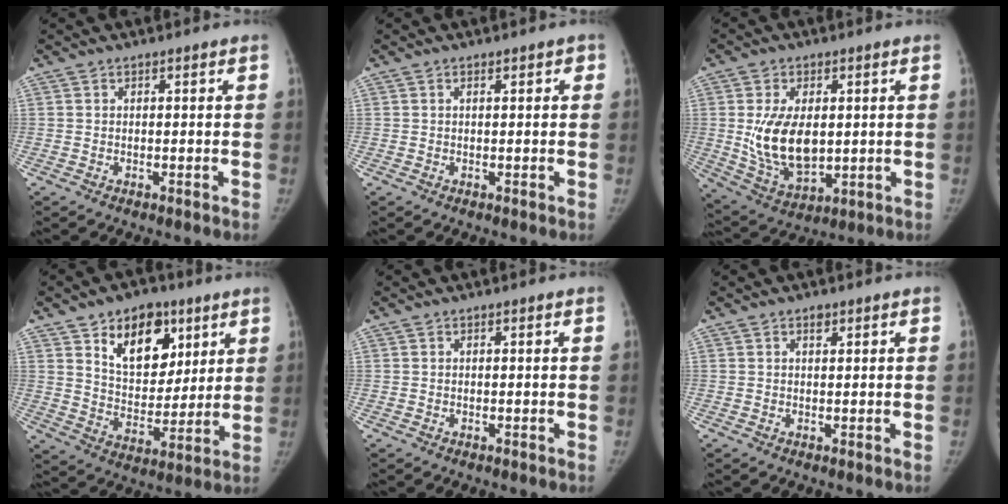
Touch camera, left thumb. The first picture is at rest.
{"total": 1.4, "force": [0.6, 0.7, 1.1], "torque": [-0.008, 0.002, 0.006]}
{"total": 13.5, "force": [1.0, 8.1, 10.8], "torque": [-0.177, -0.016, 0.037]}
{"total": 15.8, "force": [8.0, 10.1, 9.2], "torque": [-0.093, -0.044, 0.139]}
{"total": 0.0}
{"total": 1.3, "force": [0.9, 0.7, 0.8], "torque": [-0.006, -0.003, 0.012]}